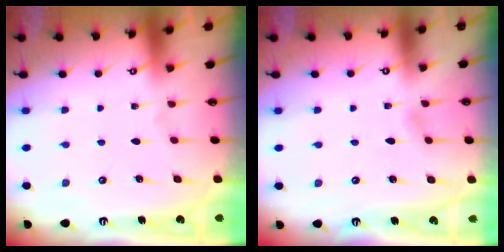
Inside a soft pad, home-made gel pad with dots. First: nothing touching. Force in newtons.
{"total": 1.7, "press": 1.6, "slide": 0.2}